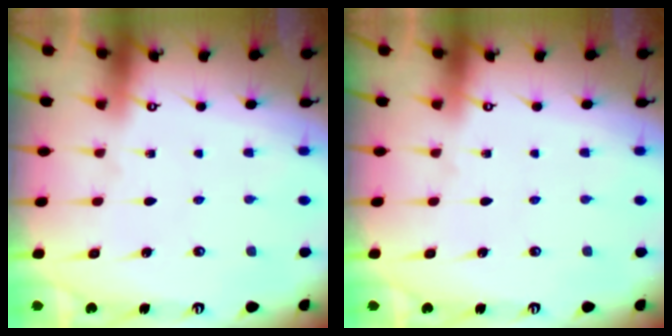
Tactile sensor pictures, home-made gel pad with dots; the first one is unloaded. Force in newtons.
{"total": 0.0}